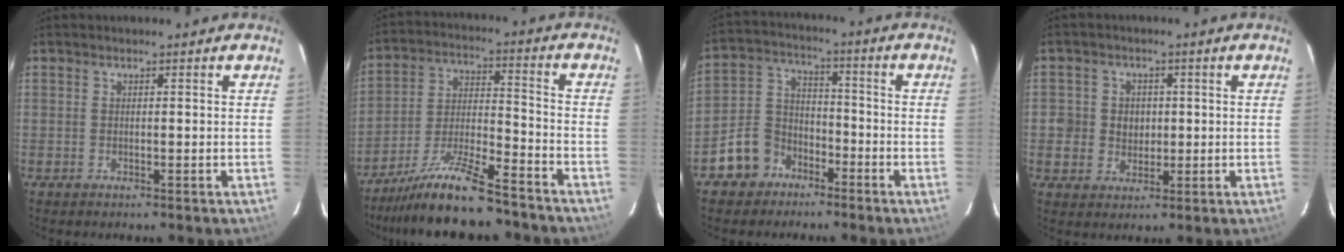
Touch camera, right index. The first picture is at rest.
{"total": 14.4, "force": [-12.3, 1.9, 7.2], "torque": [-0.152, -0.010, -0.215]}
{"total": 8.8, "force": [-5.6, 6.5, 1.9], "torque": [-0.054, 0.036, -0.097]}
{"total": 5.1, "force": [-0.1, 4.9, 1.3], "torque": [-0.030, 0.015, 0.001]}